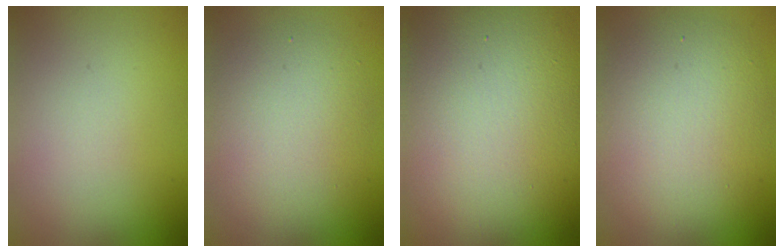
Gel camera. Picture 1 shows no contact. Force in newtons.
{"total": 4.8, "press": 4.8, "slide": 0.4}
{"total": 16.5, "press": 16.5, "slide": 0.3}
{"total": 7.5, "press": 7.5, "slide": 0.3}